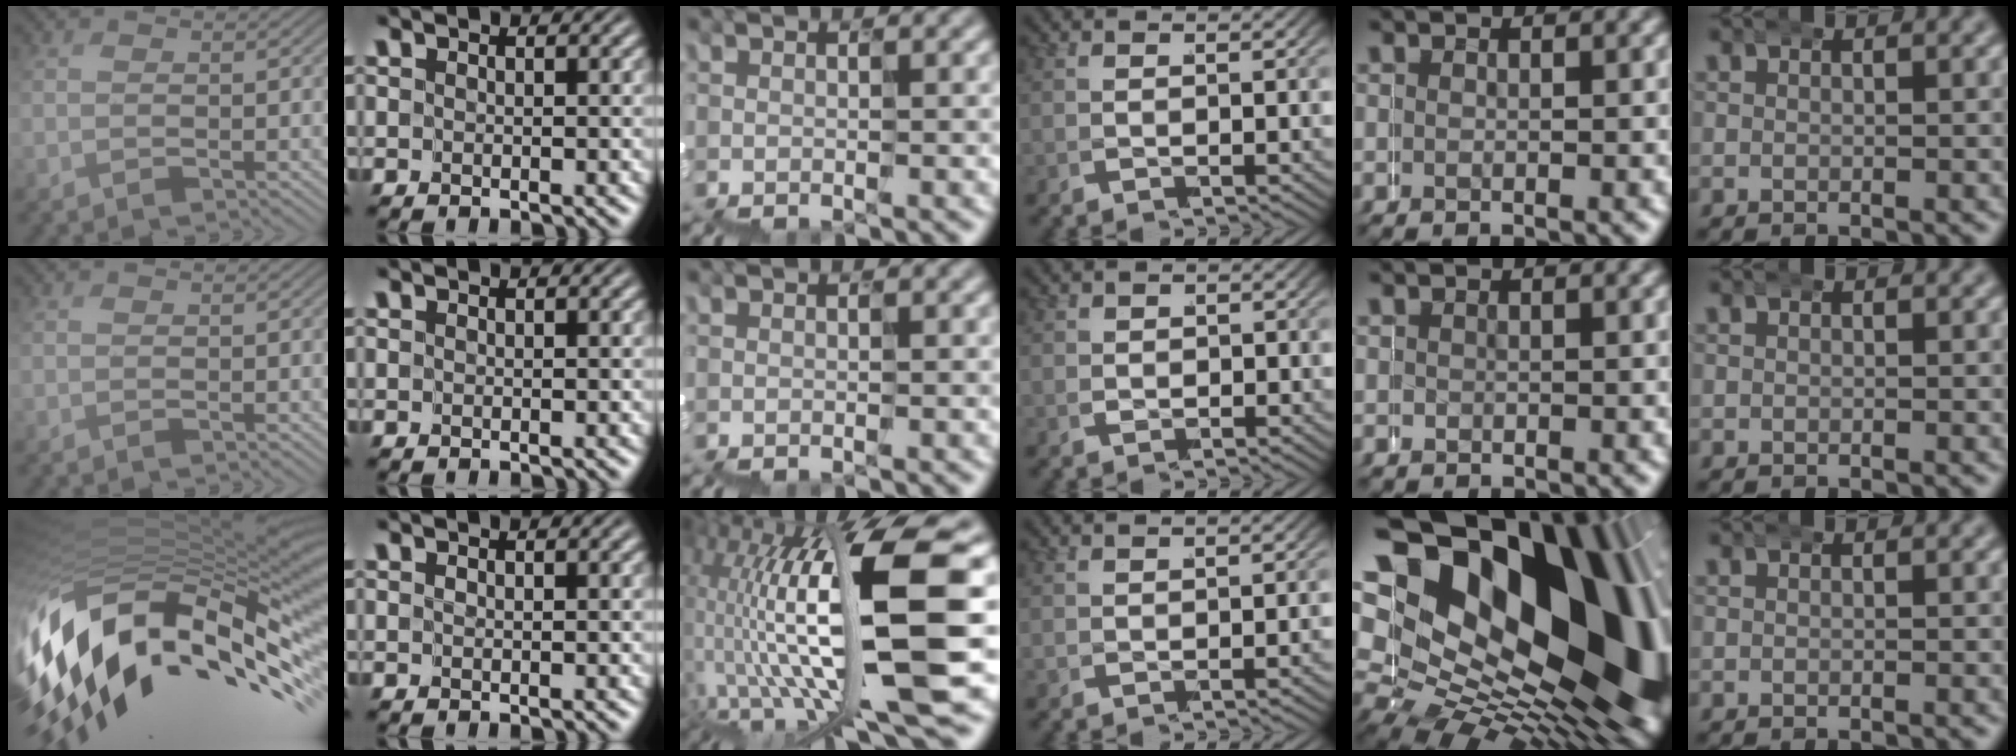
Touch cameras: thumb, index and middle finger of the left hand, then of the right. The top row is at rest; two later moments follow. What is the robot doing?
{"motion": "wrap", "object": "duck tape"}